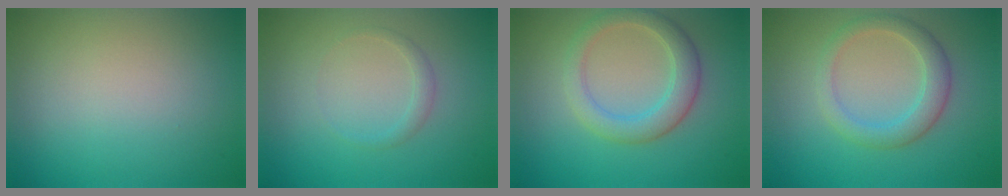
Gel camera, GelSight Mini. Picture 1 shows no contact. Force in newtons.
{"total": 1.0, "press": 1.0, "slide": 0.1}
{"total": 3.6, "press": 3.6, "slide": 0.1}
{"total": 3.1, "press": 3.1, "slide": 0.1}